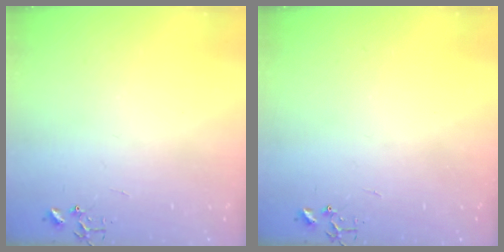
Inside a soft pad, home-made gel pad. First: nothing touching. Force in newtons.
{"total": 0.0}